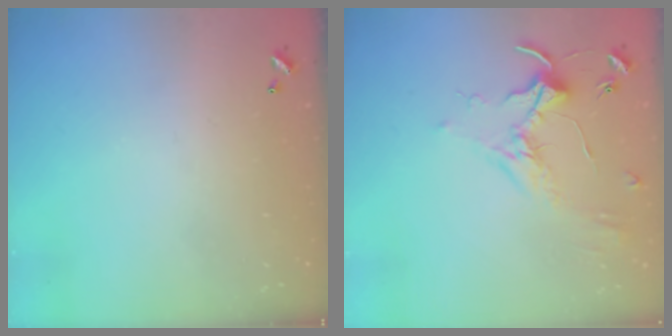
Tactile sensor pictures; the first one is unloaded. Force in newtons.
{"total": 1.8, "press": 1.8, "slide": 0.4}